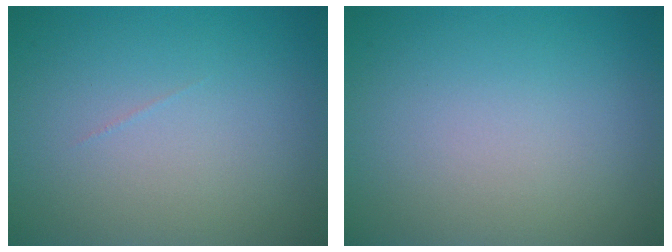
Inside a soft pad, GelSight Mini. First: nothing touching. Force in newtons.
{"total": 0.0}